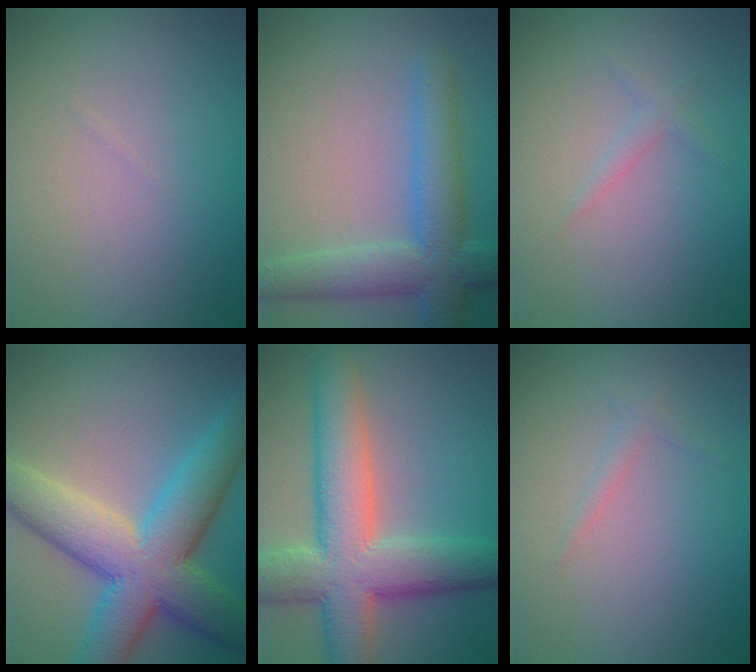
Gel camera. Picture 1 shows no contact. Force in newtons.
{"total": 5.8, "press": 5.8, "slide": 0.3}
{"total": 1.0, "press": 1.0, "slide": 0.0}
{"total": 10.6, "press": 10.6, "slide": 0.4}
{"total": 9.3, "press": 9.3, "slide": 0.7}
{"total": 0.9, "press": 0.9, "slide": 0.0}